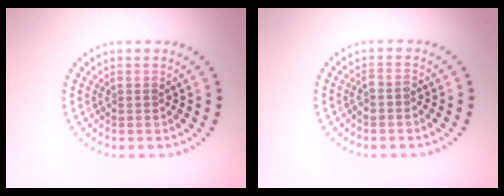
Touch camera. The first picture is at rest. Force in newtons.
{"total": 0.7, "press": 0.5, "slide": 0.4}